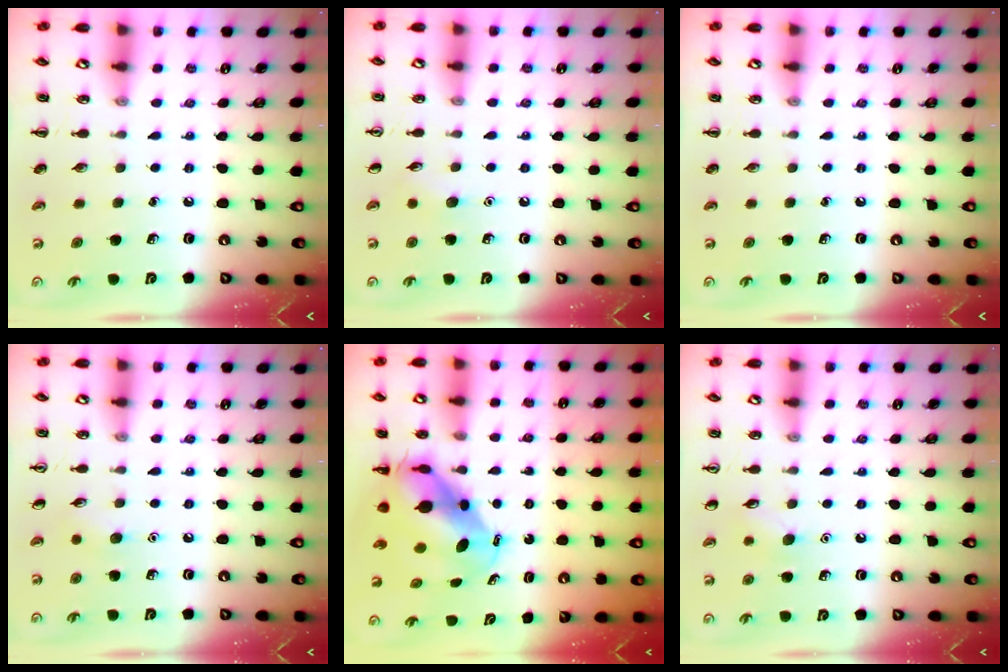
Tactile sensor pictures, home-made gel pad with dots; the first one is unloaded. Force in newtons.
{"total": 4.6, "press": 4.4, "slide": 1.4}
{"total": 0.0}
{"total": 4.6, "press": 4.4, "slide": 1.3}
{"total": 7.6, "press": 7.1, "slide": 2.5}
{"total": 6.1, "press": 5.9, "slide": 1.7}